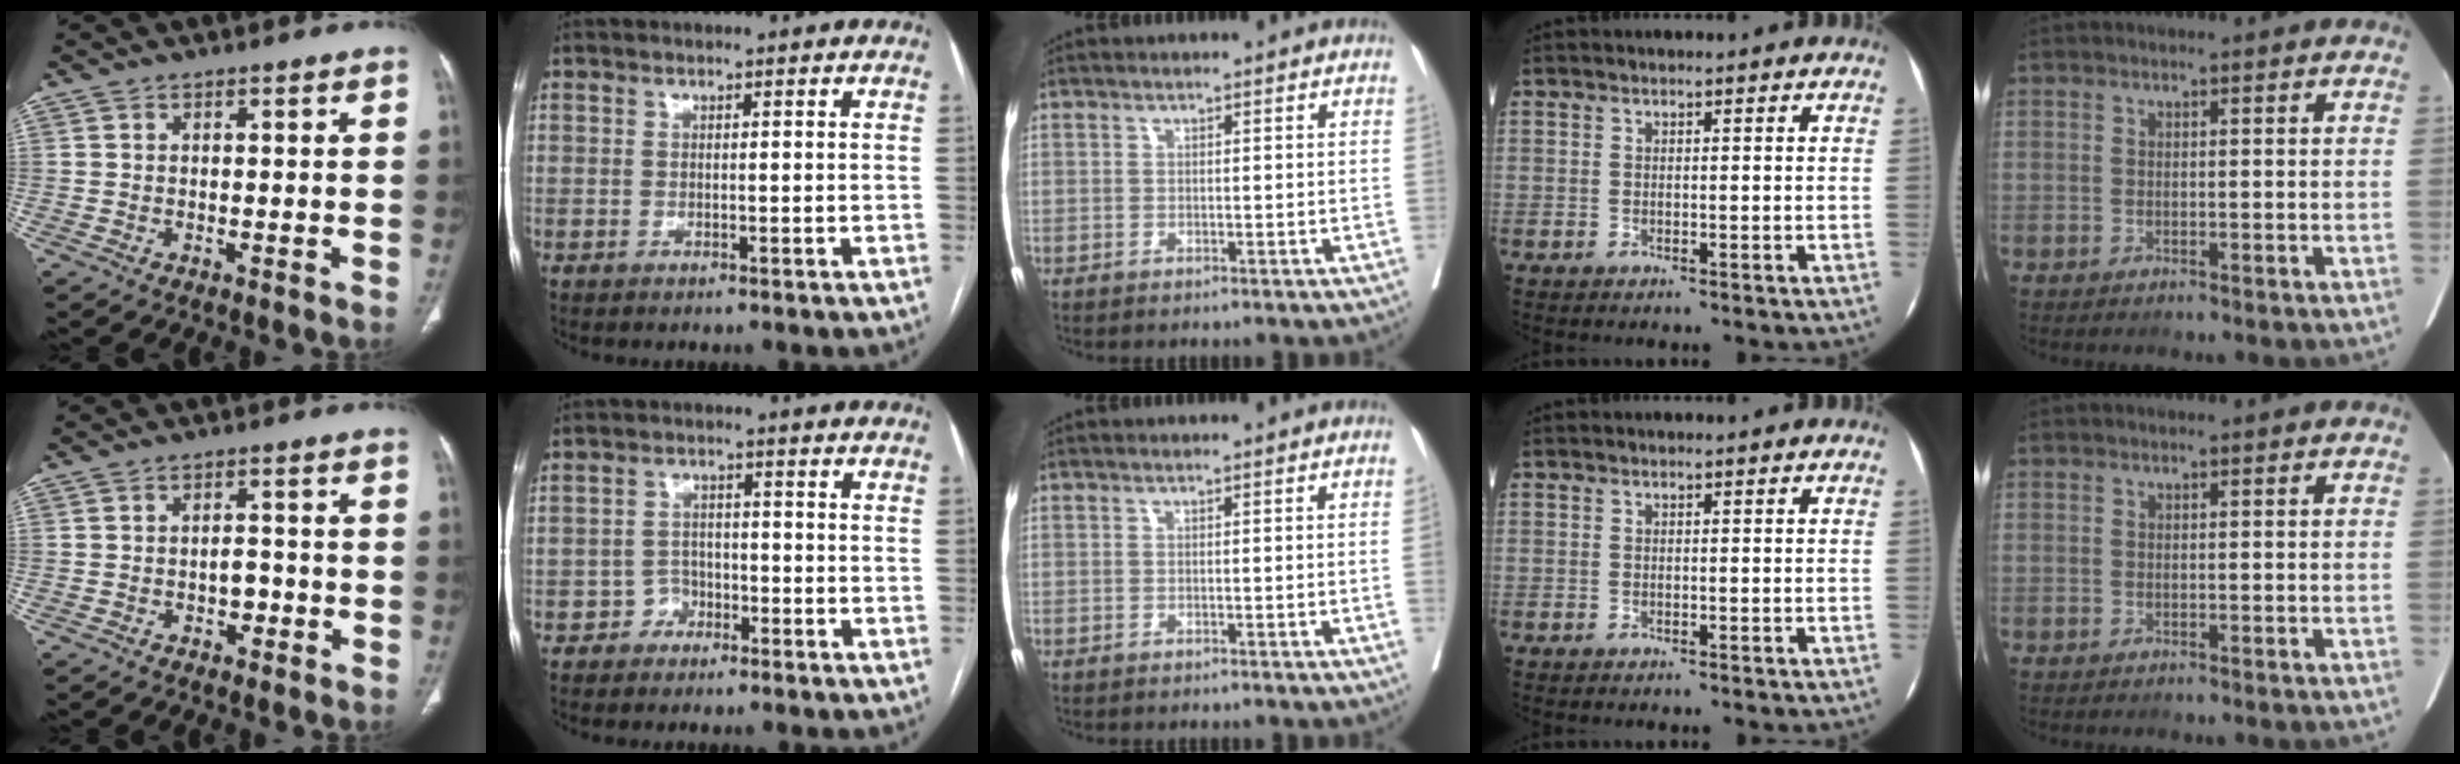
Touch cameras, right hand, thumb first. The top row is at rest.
{"thumb": {"total": 2.9, "force": [-1.1, 2.0, 1.8], "torque": [-0.012, 0.012, -0.018]}, "index": {"total": 2.6, "force": [-1.7, 1.9, 0.2], "torque": [0.000, 0.012, -0.033]}}